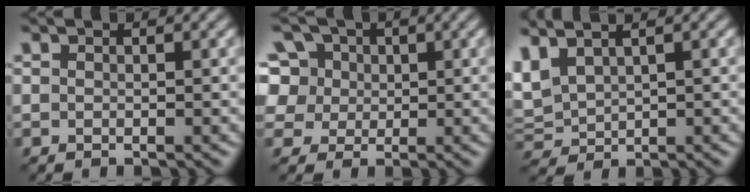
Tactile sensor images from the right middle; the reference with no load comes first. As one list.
[{"total": 10.0, "force": [4.2, 7.9, 4.4], "torque": [-0.109, 0.045, 0.063]}, {"total": 3.4, "force": [1.6, 2.2, 2.1], "torque": [-0.055, 0.013, 0.044]}]